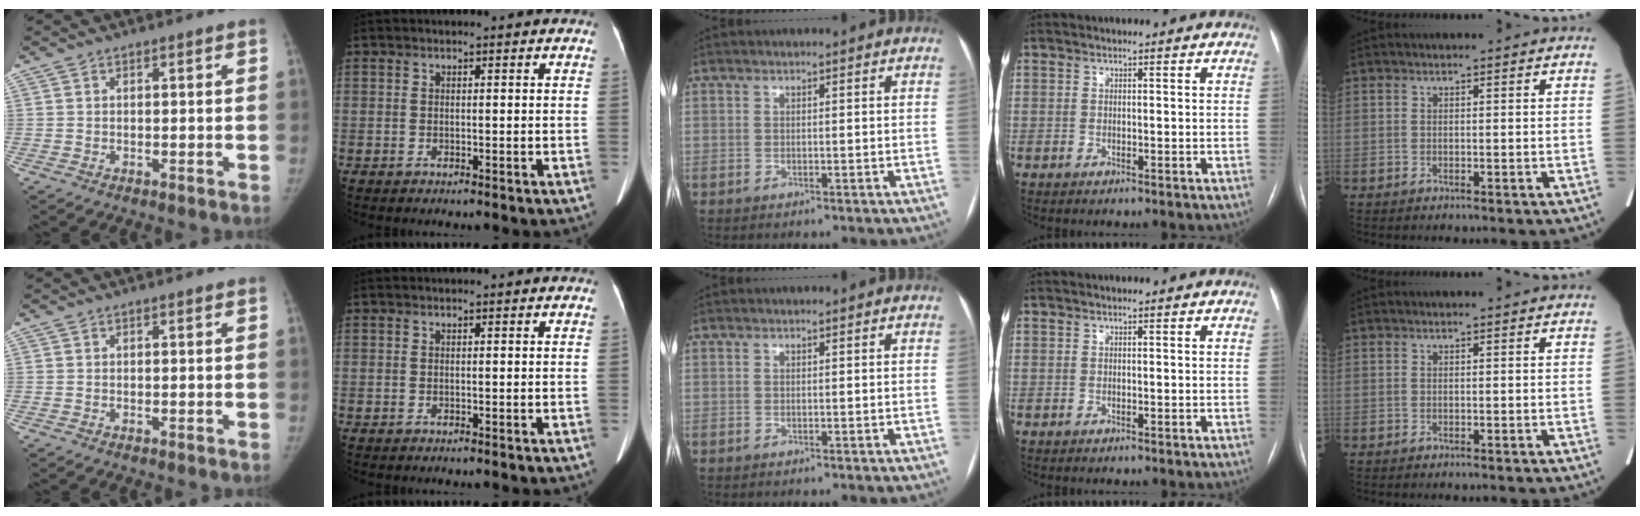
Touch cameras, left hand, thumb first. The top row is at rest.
{}